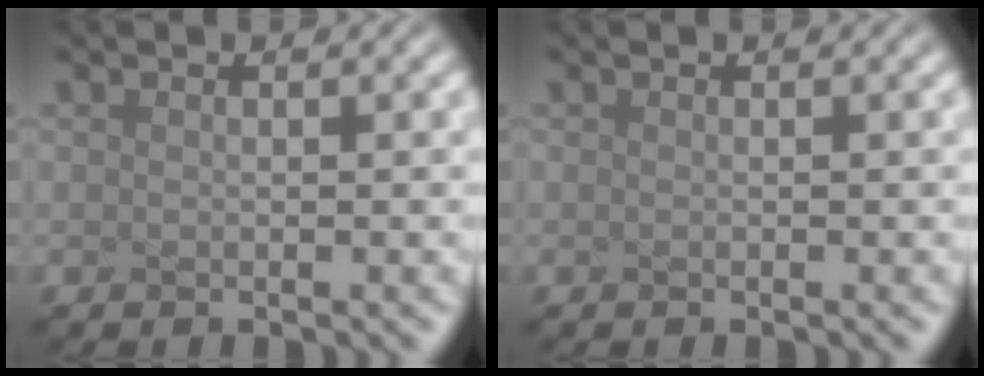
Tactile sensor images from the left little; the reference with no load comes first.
{"total": 0.0}